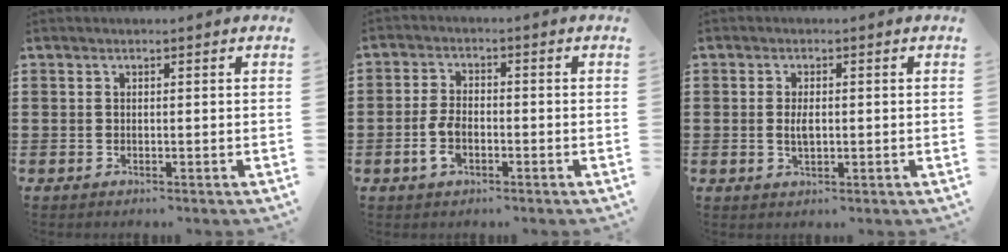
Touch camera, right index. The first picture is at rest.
{"total": 4.3, "force": [-1.5, 2.3, 3.4], "torque": [-0.081, -0.003, -0.031]}
{"total": 2.7, "force": [0.0, 1.2, 2.5], "torque": [-0.048, 0.002, -0.001]}